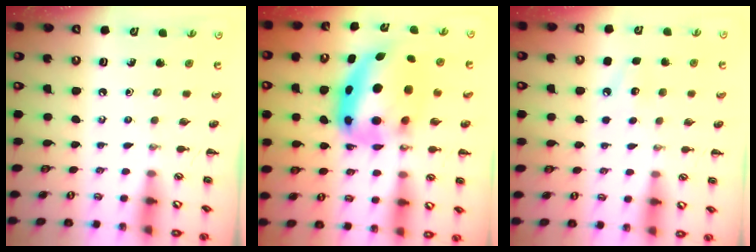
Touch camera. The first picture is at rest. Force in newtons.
{"total": 14.3, "press": 13.8, "slide": 3.7}
{"total": 6.0, "press": 5.8, "slide": 1.6}